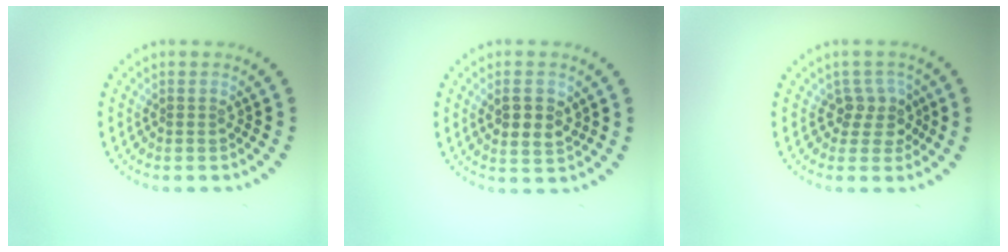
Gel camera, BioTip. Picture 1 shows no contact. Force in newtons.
{"total": 3.0, "press": 2.9, "slide": 0.6}
{"total": 2.5, "press": 2.0, "slide": 1.6}